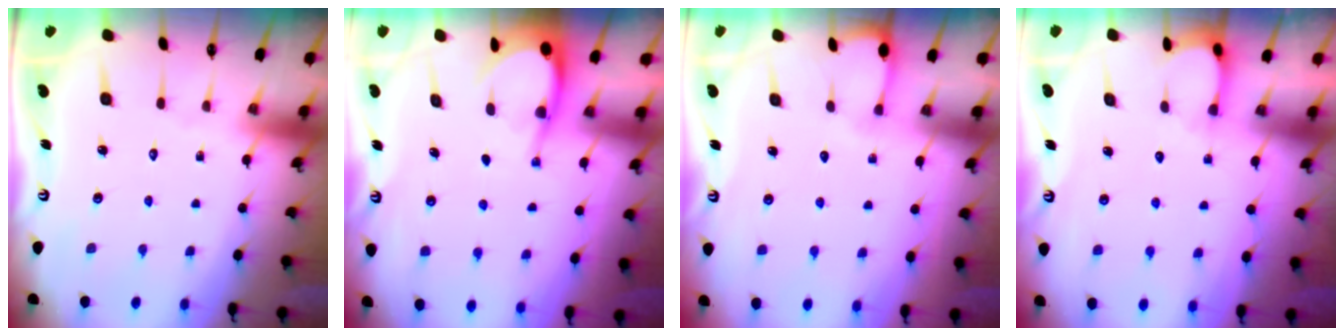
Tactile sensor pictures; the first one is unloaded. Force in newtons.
{"total": 4.2, "press": 4.2, "slide": 0.4}
{"total": 2.2, "press": 2.2, "slide": 0.4}
{"total": 2.1, "press": 2.1, "slide": 0.3}